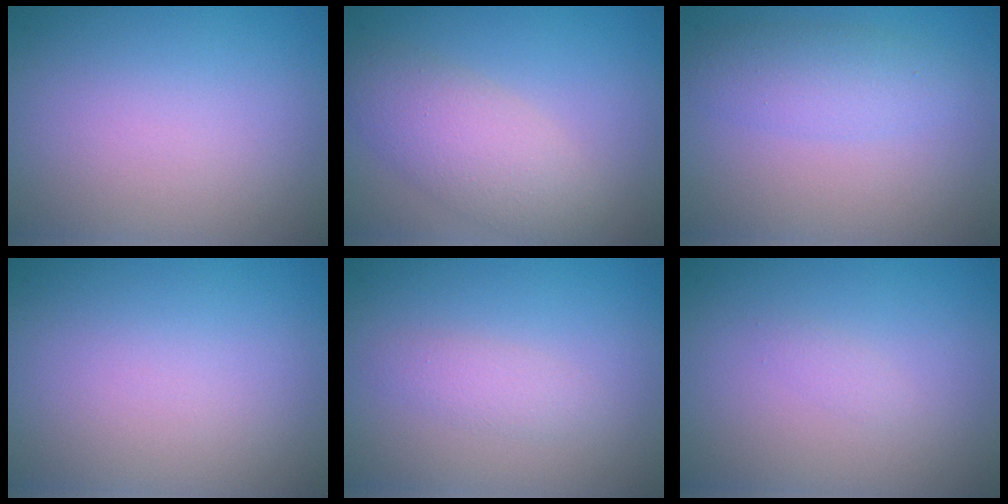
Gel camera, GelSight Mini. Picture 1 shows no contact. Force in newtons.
{"total": 4.1, "press": 4.1, "slide": 0.1}
{"total": 2.7, "press": 2.7, "slide": 0.0}
{"total": 0.0}
{"total": 1.4, "press": 1.4, "slide": 0.1}
{"total": 0.7, "press": 0.6, "slide": 0.1}